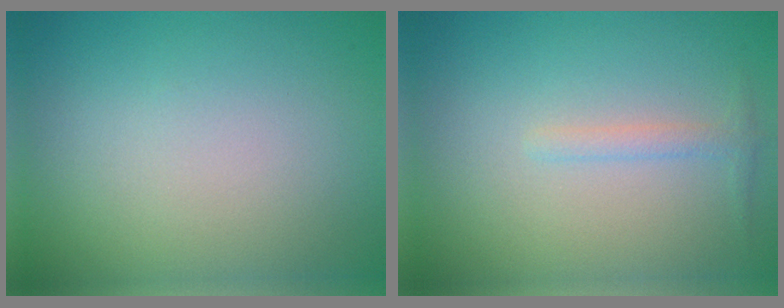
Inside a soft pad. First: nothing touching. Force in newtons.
{"total": 1.1, "press": 1.1, "slide": 0.0}